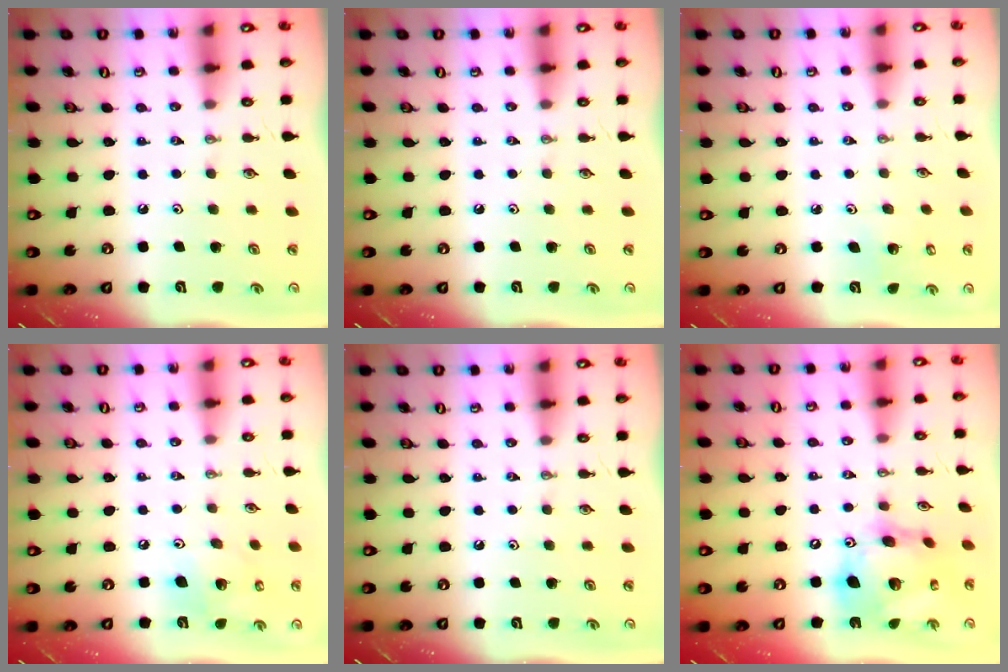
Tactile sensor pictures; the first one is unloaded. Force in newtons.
{"total": 0.0}
{"total": 3.0, "press": 2.9, "slide": 0.3}
{"total": 11.0, "press": 10.8, "slide": 1.6}
{"total": 0.0}
{"total": 18.8, "press": 18.7, "slide": 2.1}